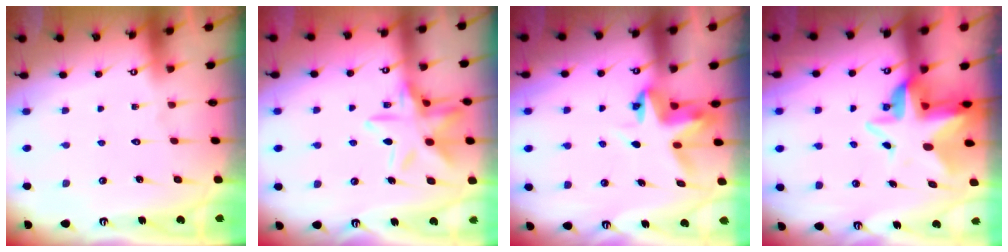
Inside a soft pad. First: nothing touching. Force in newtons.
{"total": 13.9, "press": 13.9, "slide": 0.9}
{"total": 4.7, "press": 4.7, "slide": 0.2}
{"total": 6.8, "press": 6.7, "slide": 1.6}